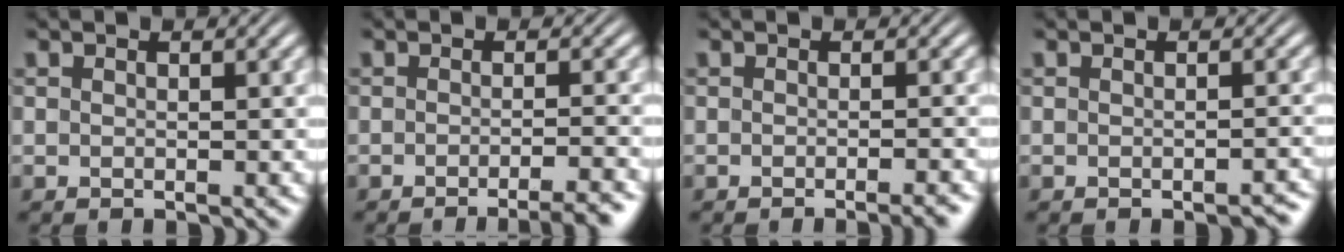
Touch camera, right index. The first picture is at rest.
{"total": 3.8, "force": [-3.2, 0.4, 2.0], "torque": [-0.016, 0.001, -0.055]}
{"total": 1.8, "force": [-1.5, 0.0, 1.1], "torque": [-0.012, 0.004, -0.028]}
{"total": 1.7, "force": [-1.5, 0.3, 0.7], "torque": [-0.011, 0.001, -0.022]}